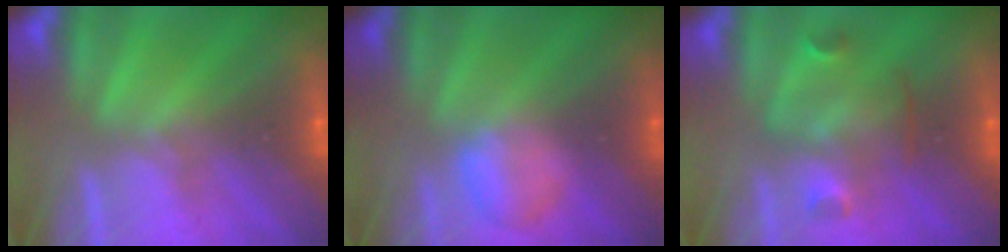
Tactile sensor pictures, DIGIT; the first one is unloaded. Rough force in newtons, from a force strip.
{"total": 2.3}
{"total": 2.9}